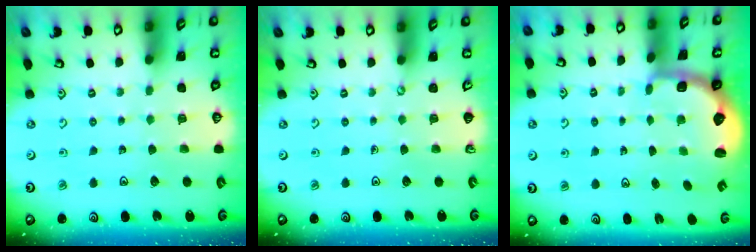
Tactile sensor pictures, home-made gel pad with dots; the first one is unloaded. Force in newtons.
{"total": 0.0}
{"total": 2.7, "press": 2.1, "slide": 1.7}